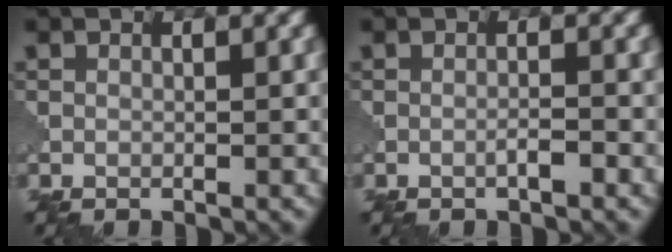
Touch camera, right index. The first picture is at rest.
{"total": 1.2, "force": [-0.6, 0.1, 1.0], "torque": [-0.015, 0.005, -0.014]}